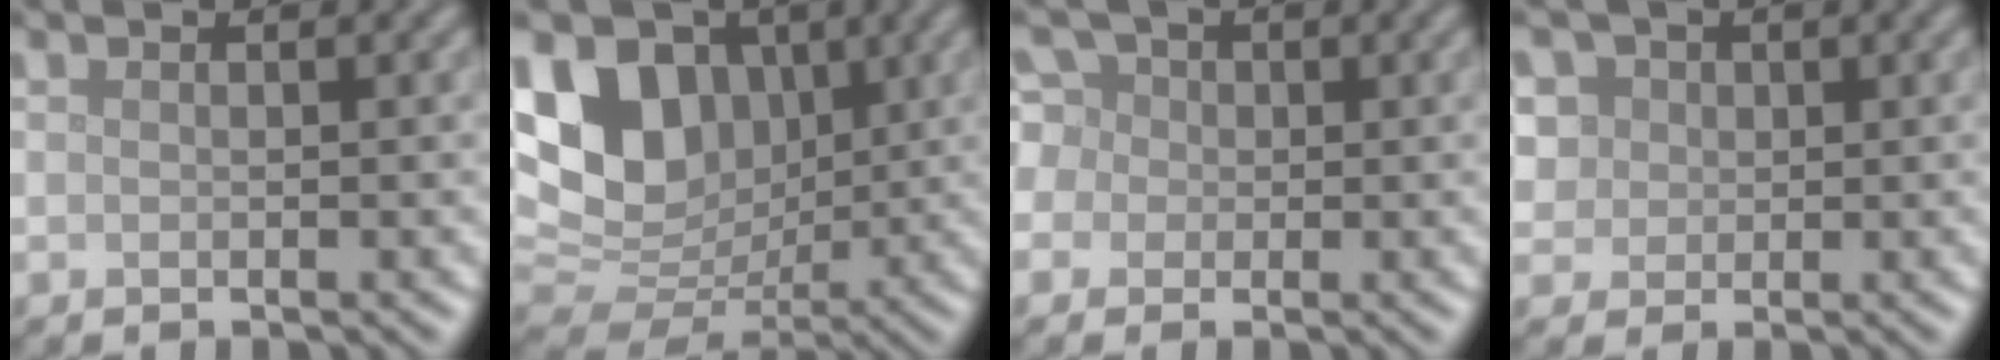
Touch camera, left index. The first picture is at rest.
{"total": 10.4, "force": [3.1, 7.7, 6.3], "torque": [-0.120, 0.011, 0.046]}
{"total": 5.3, "force": [0.8, 4.8, 2.0], "torque": [-0.037, 0.038, -0.022]}
{"total": 6.0, "force": [2.9, 4.7, 2.5], "torque": [-0.049, 0.018, 0.027]}